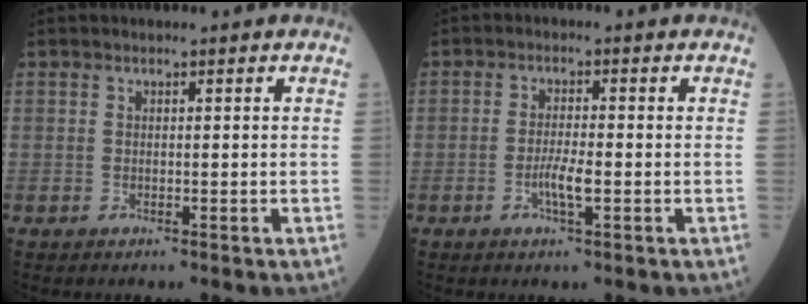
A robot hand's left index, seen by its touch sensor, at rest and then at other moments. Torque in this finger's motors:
{"motor_torque": [0.64, 0.31, 0.09, 0.03]}